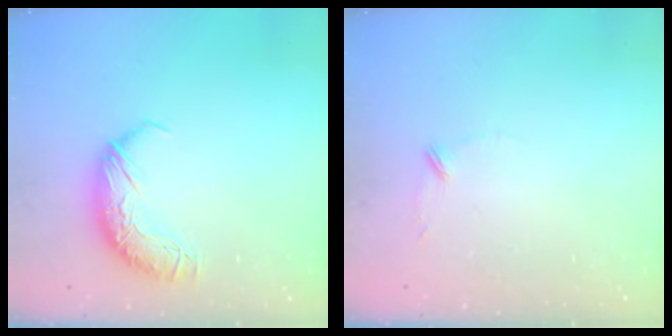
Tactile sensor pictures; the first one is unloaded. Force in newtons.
{"total": 9.1, "press": 9.1, "slide": 0.4}